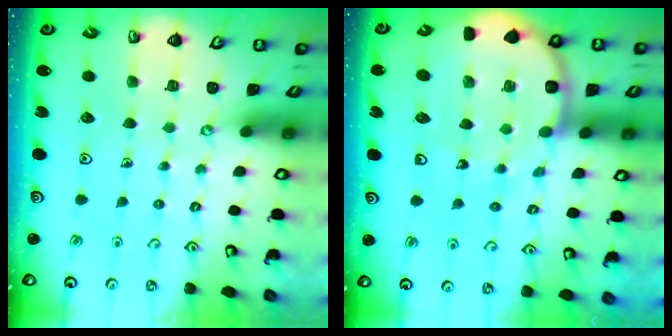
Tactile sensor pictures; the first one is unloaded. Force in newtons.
{"total": 10.7, "press": 10.7, "slide": 1.3}